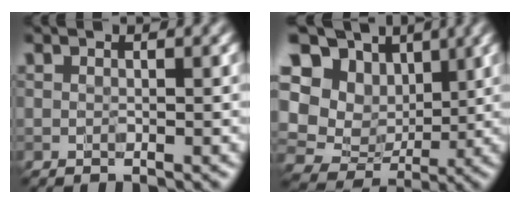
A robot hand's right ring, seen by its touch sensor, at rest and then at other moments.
{"total": 13.6, "force": [3.2, 11.3, 6.8], "torque": [-0.148, 0.008, 0.058]}